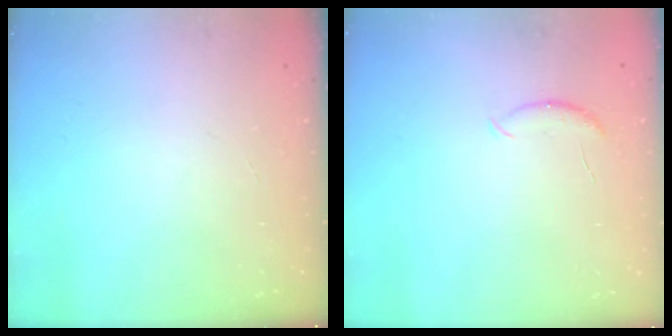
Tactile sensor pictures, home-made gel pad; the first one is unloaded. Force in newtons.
{"total": 5.8, "press": 5.8, "slide": 0.5}